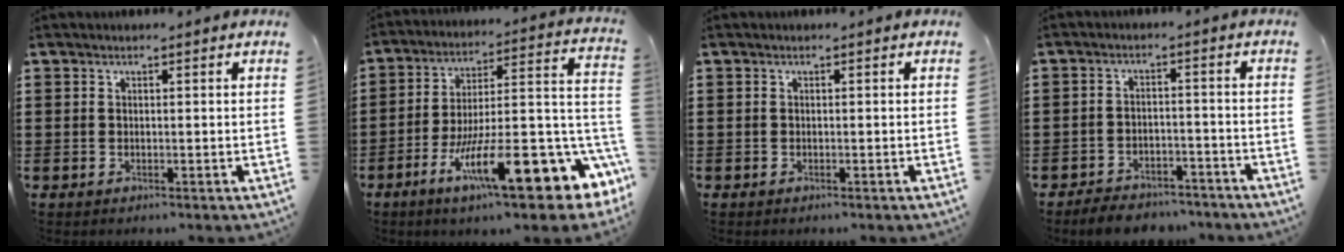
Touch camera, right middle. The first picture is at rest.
{"total": 17.6, "force": [-7.6, 5.3, 15.0], "torque": [-0.227, 0.001, -0.113]}
{"total": 0.0}
{"total": 4.4, "force": [-4.3, 0.8, 0.3], "torque": [-0.007, 0.009, -0.089]}